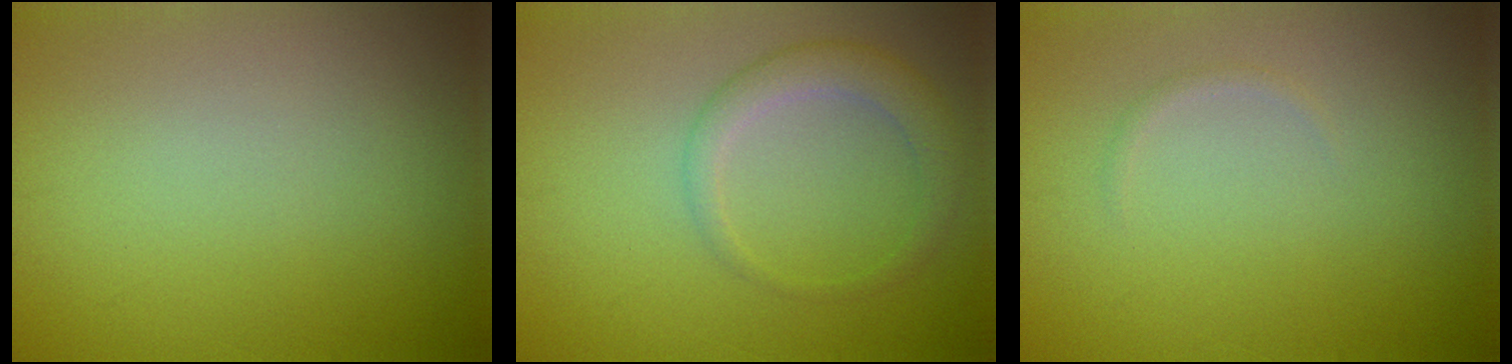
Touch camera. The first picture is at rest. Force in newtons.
{"total": 2.8, "press": 2.8, "slide": 0.2}
{"total": 0.6, "press": 0.6, "slide": 0.0}